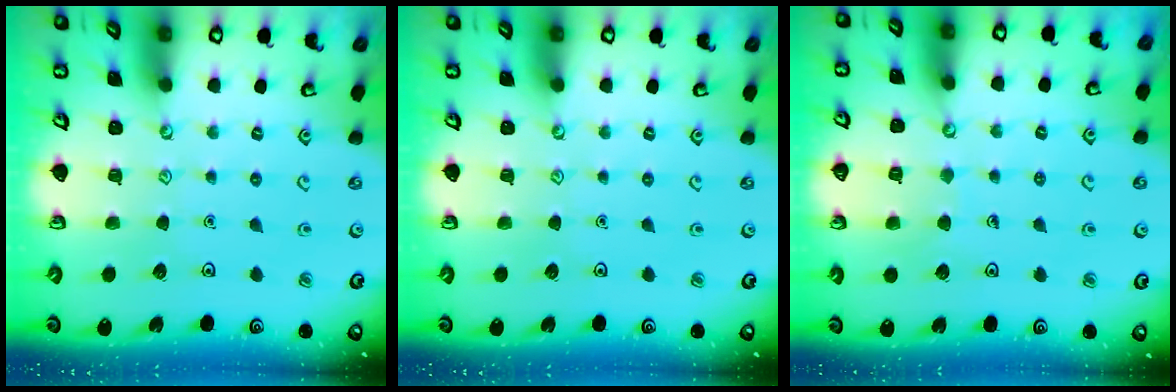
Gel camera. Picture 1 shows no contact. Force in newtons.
{"total": 0.0}
{"total": 5.6, "press": 5.6, "slide": 0.4}